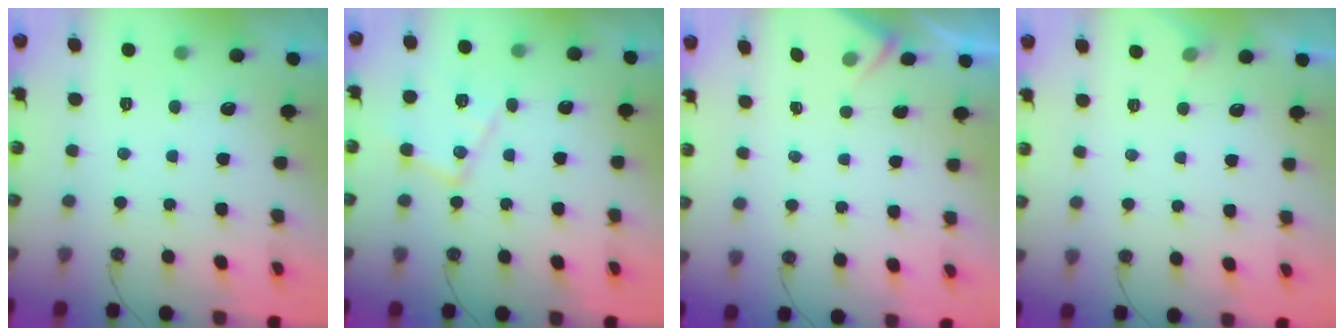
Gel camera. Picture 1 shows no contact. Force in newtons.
{"total": 13.4, "press": 13.4, "slide": 1.0}
{"total": 2.6, "press": 2.6, "slide": 0.4}
{"total": 2.6, "press": 2.5, "slide": 0.5}